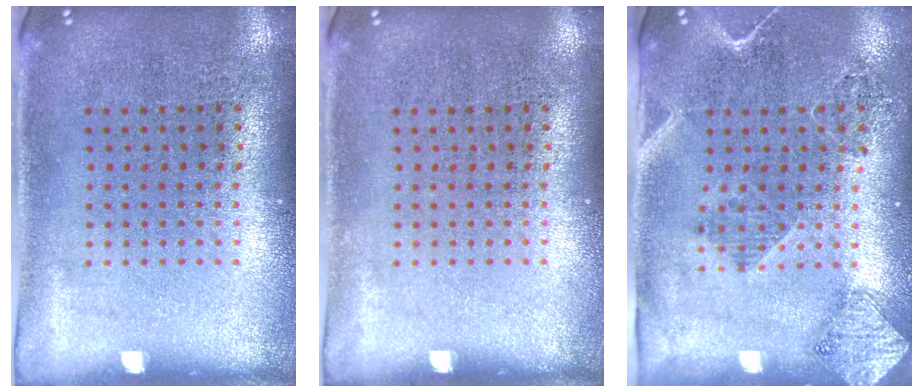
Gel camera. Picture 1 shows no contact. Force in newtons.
{"total": 0.0}
{"total": 1.8, "press": 1.6, "slide": 0.8}